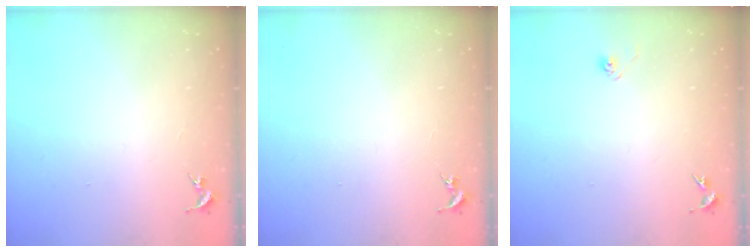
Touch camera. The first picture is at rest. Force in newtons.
{"total": 0.0}
{"total": 3.3, "press": 3.0, "slide": 1.2}